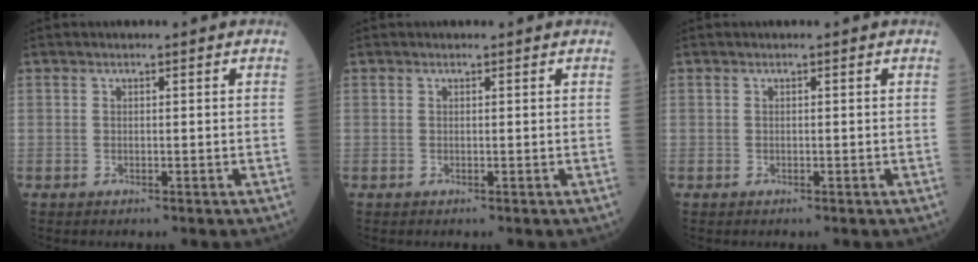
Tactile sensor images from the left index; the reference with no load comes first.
{"total": 0.0}
{"total": 0.0}